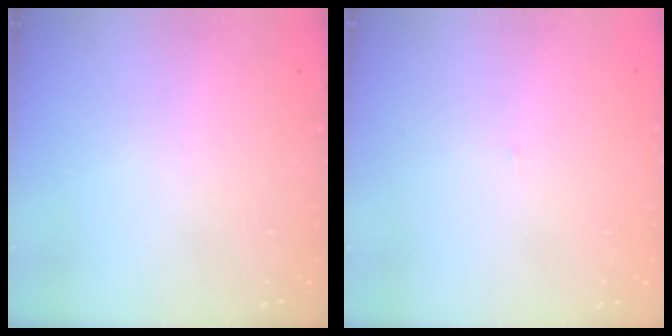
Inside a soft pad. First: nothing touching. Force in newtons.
{"total": 2.1, "press": 2.1, "slide": 0.1}